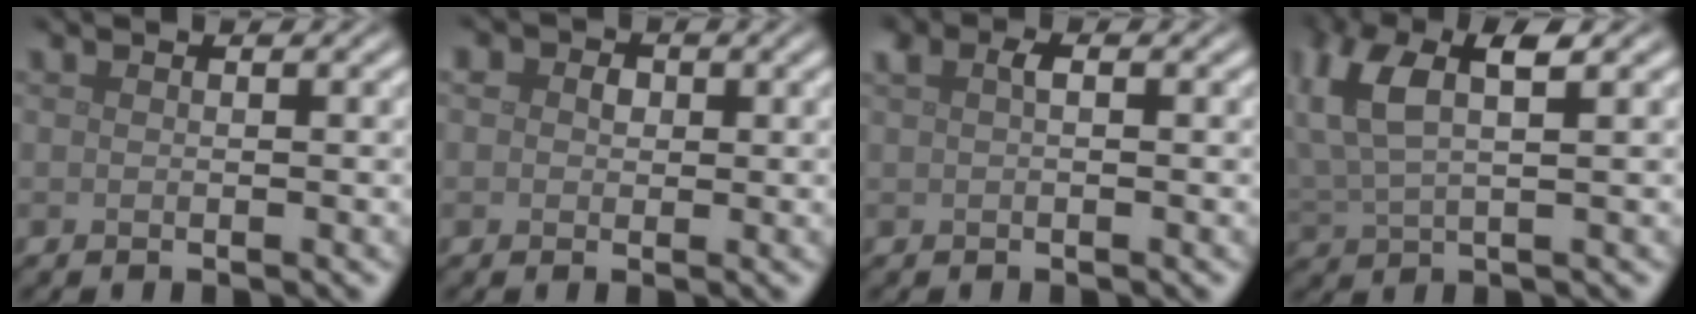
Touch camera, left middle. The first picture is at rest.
{"total": 4.5, "force": [1.6, 3.5, 2.4], "torque": [-0.024, 0.022, -0.014]}
{"total": 1.4, "force": [0.6, 0.7, 1.1], "torque": [-0.026, 0.006, 0.011]}
{"total": 6.4, "force": [2.5, 2.5, 5.3], "torque": [-0.117, 0.013, 0.045]}